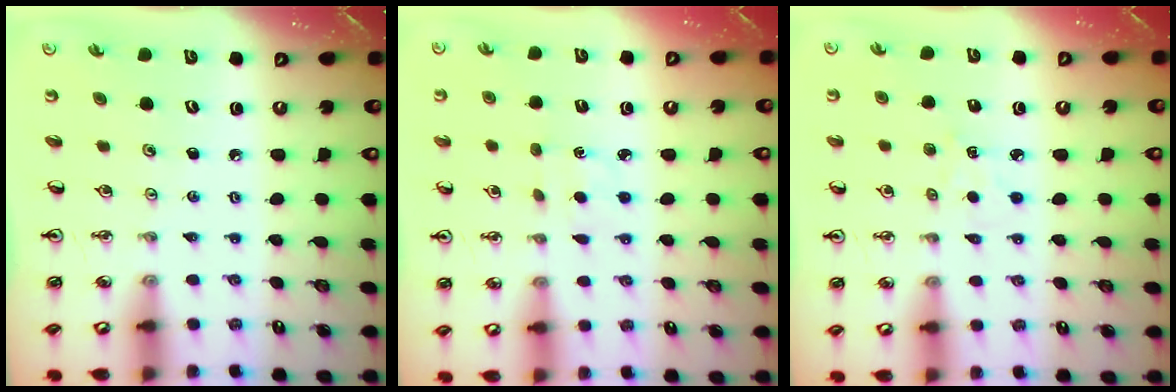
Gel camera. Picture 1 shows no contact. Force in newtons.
{"total": 2.7, "press": 2.6, "slide": 0.3}
{"total": 3.5, "press": 3.4, "slide": 0.4}